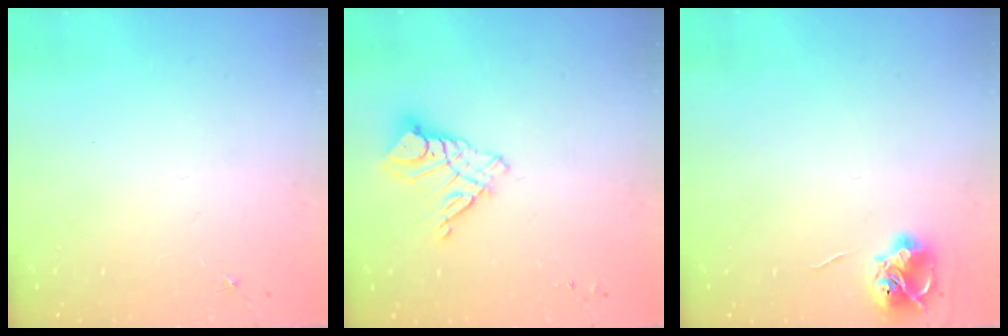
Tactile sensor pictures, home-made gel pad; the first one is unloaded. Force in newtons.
{"total": 9.7, "press": 9.7, "slide": 1.1}
{"total": 7.3, "press": 7.3, "slide": 0.6}